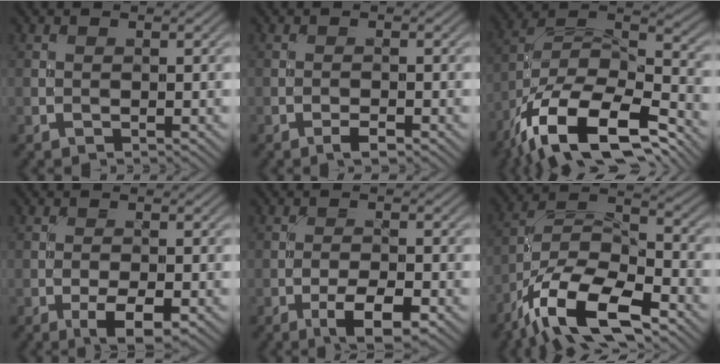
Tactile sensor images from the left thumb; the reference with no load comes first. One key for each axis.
{"total": 1.6, "fx": -1.1, "fy": 0.3, "fz": 1.1, "tx": -0.019, "ty": 0.002, "tz": -0.021}
{"total": 17.7, "fx": -12.1, "fy": 6.9, "fz": 10.9, "tx": -0.232, "ty": -0.033, "tz": -0.204}
{"total": 4.4, "fx": -2.1, "fy": 1.4, "fz": 3.6, "tx": -0.060, "ty": 0.000, "tz": -0.033}
{"total": 5.5, "fx": -3.0, "fy": 1.6, "fz": 4.3, "tx": -0.074, "ty": 0.002, "tz": -0.049}
{"total": 14.5, "fx": -9.4, "fy": 5.4, "fz": 9.6, "tx": -0.200, "ty": -0.010, "tz": -0.193}